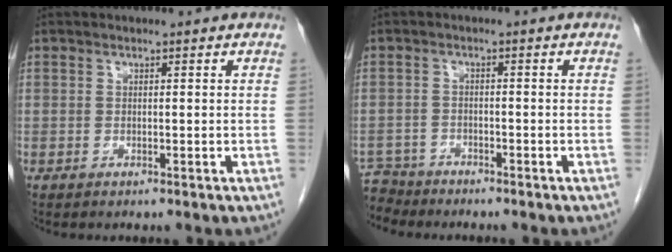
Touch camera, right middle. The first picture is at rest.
{"total": 4.6, "force": [-4.3, 1.1, -0.8], "torque": [0.017, -0.007, -0.081]}